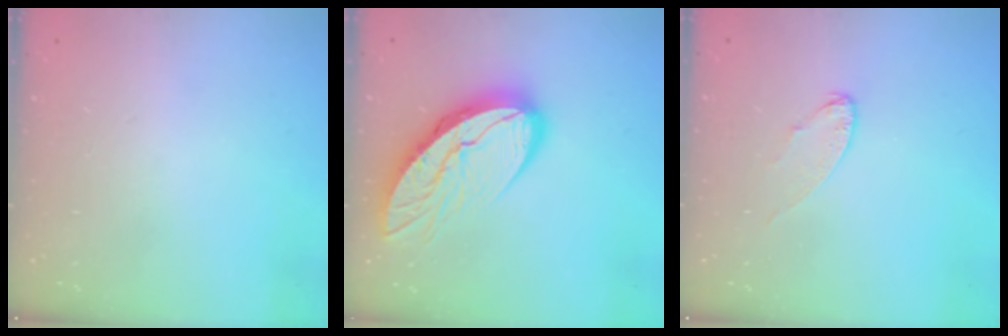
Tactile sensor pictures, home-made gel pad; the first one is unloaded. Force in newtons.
{"total": 14.5, "press": 14.5, "slide": 1.3}
{"total": 5.2, "press": 5.2, "slide": 0.4}